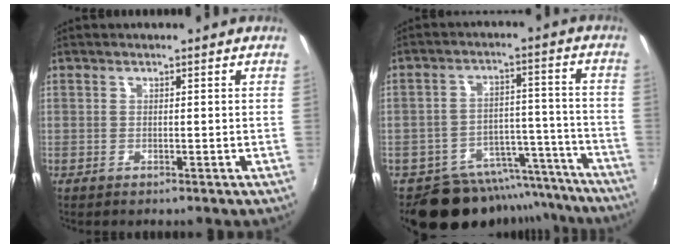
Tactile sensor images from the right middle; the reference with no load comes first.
{"total": 15.5, "force": [-13.7, 6.6, 3.1], "torque": [-0.054, 0.045, -0.180]}